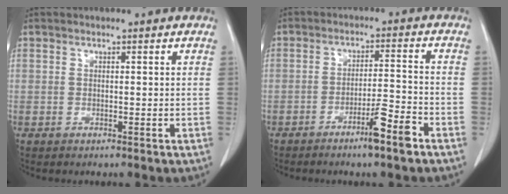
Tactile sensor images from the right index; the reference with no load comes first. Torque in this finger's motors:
{"motor_torque": [0.59, -0.57, 0.24, 0.08]}